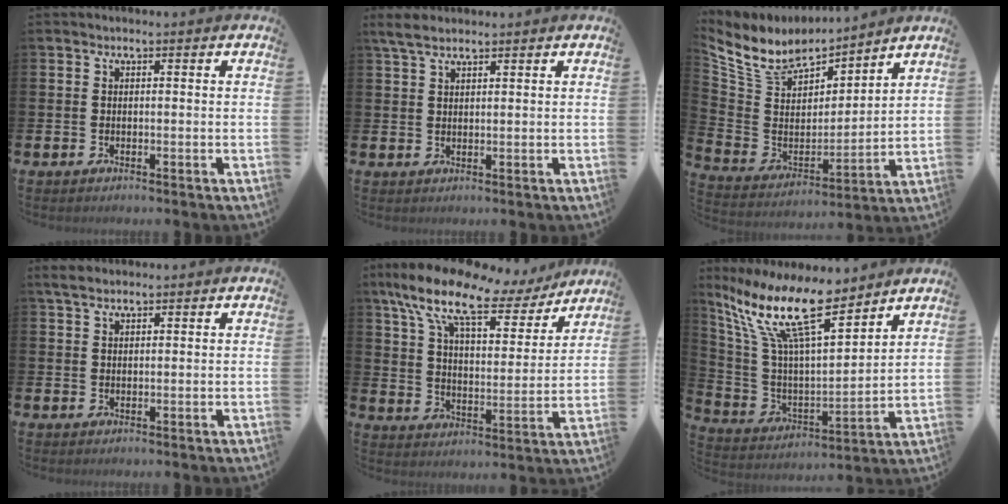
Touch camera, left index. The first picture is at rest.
{"total": 3.4, "force": [2.7, 1.2, 1.7], "torque": [-0.033, -0.003, 0.049]}
{"total": 8.7, "force": [8.0, 3.2, 1.6], "torque": [-0.081, -0.060, 0.144]}
{"total": 2.8, "force": [2.3, 1.1, 1.2], "torque": [-0.014, -0.003, 0.040]}
{"total": 12.2, "force": [8.9, 4.8, 6.8], "torque": [-0.145, -0.050, 0.148]}
{"total": 14.9, "force": [10.5, 4.1, 9.7], "torque": [-0.226, -0.055, 0.184]}